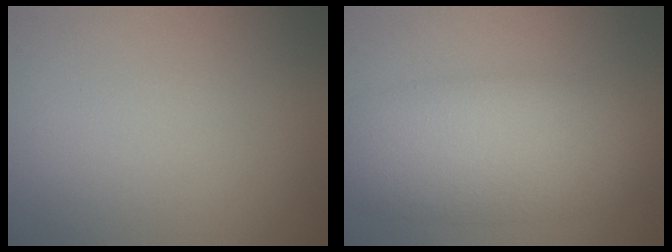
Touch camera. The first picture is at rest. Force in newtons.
{"total": 7.8, "press": 7.8, "slide": 0.3}